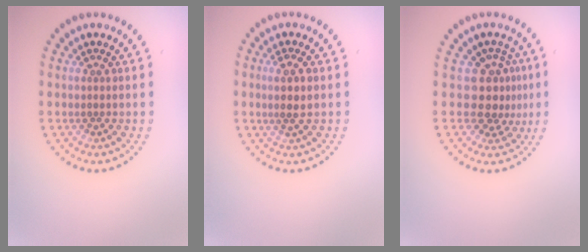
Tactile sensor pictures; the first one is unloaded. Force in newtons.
{"total": 2.2, "press": 2.1, "slide": 0.7}
{"total": 3.3, "press": 2.4, "slide": 2.2}